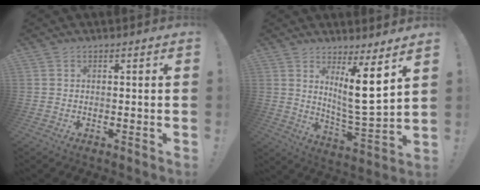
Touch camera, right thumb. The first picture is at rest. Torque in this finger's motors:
{"motor_torque": [-0.44, 0.87, 0.60, 0.63, 0.08]}